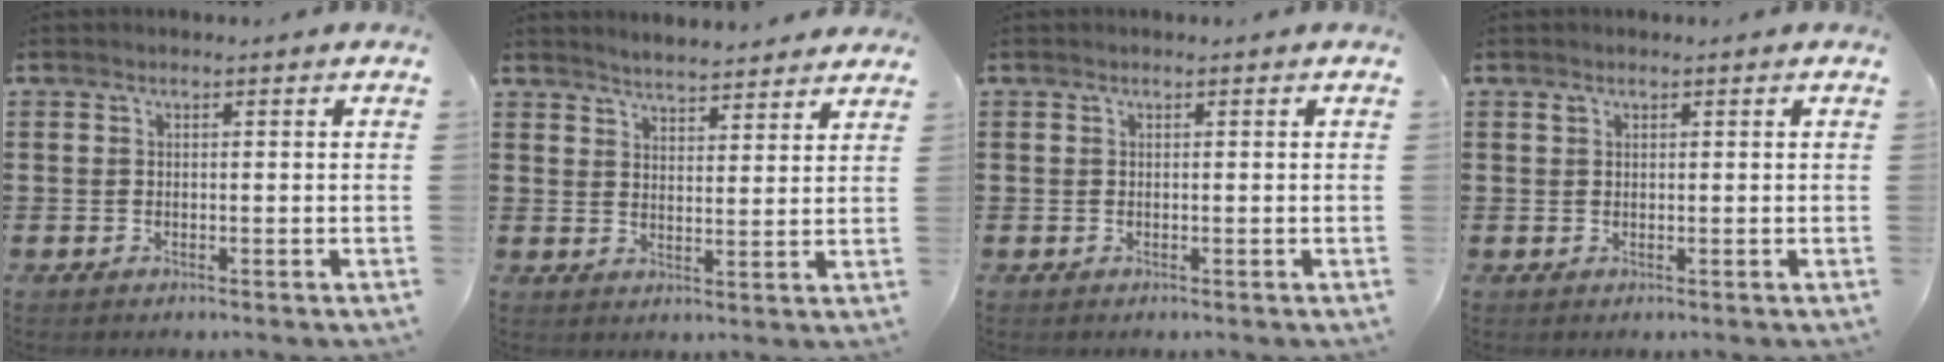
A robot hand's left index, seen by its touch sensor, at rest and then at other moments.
{"total": 3.7, "force": [3.7, -0.1, 0.0], "torque": [-0.013, -0.016, 0.068]}
{"total": 0.0}
{"total": 0.6, "force": [0.4, 0.4, 0.2], "torque": [-0.005, 0.002, 0.009]}